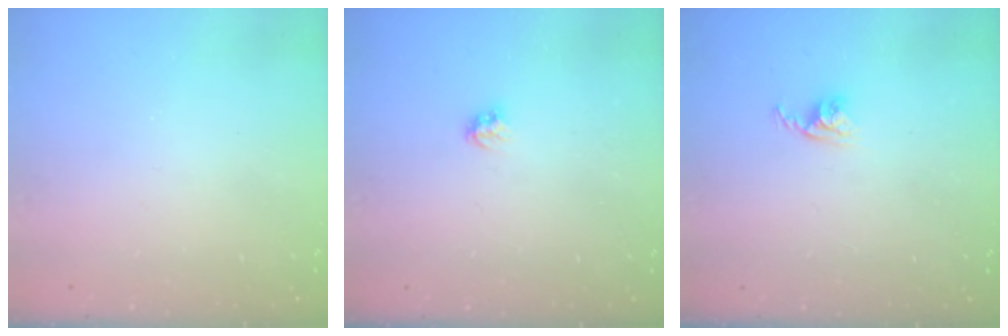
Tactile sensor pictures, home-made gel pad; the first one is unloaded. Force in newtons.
{"total": 2.7, "press": 2.6, "slide": 0.4}
{"total": 4.2, "press": 4.2, "slide": 0.3}